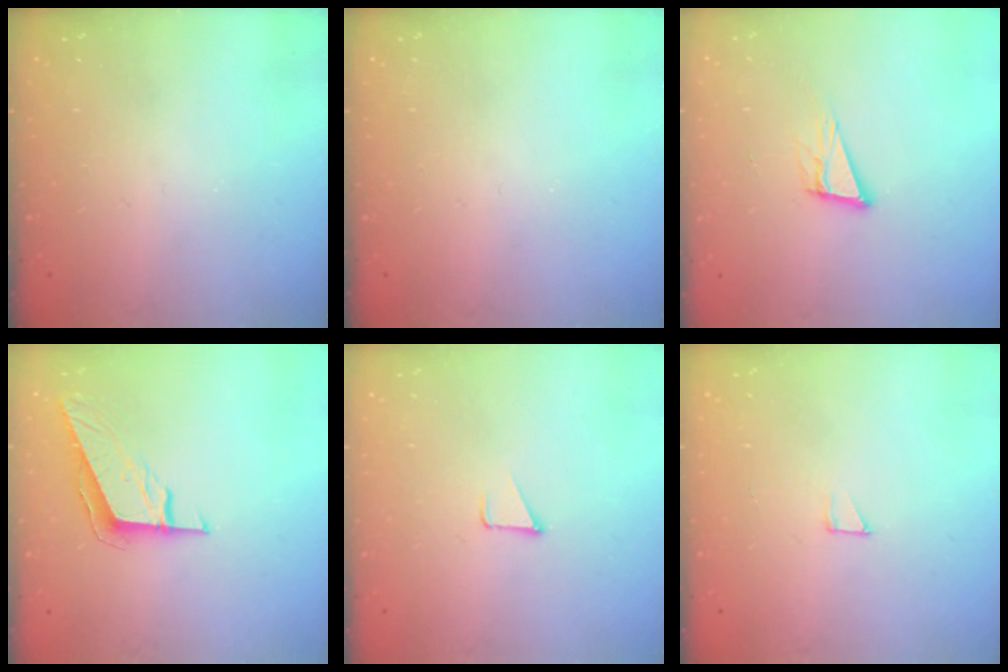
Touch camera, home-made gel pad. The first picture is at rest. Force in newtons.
{"total": 0.0}
{"total": 10.3, "press": 9.7, "slide": 3.3}
{"total": 8.6, "press": 8.6, "slide": 0.2}
{"total": 1.2, "press": 1.2, "slide": 0.1}
{"total": 2.1, "press": 2.1, "slide": 0.1}